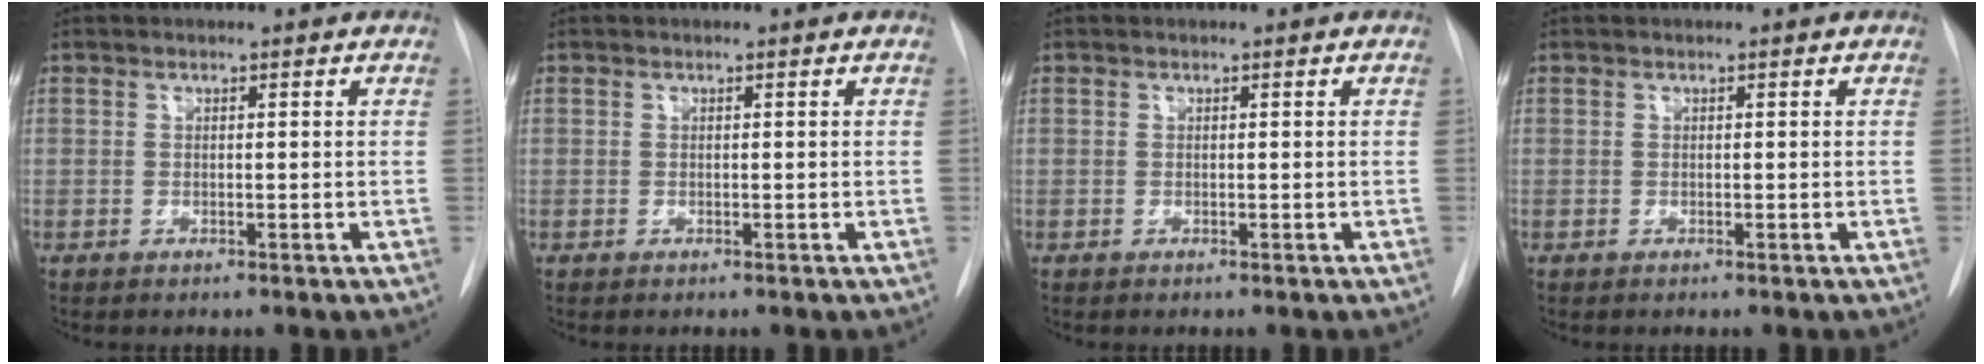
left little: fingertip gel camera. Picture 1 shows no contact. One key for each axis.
{"total": 0.0}
{"total": 0.0}
{"total": 0.0}